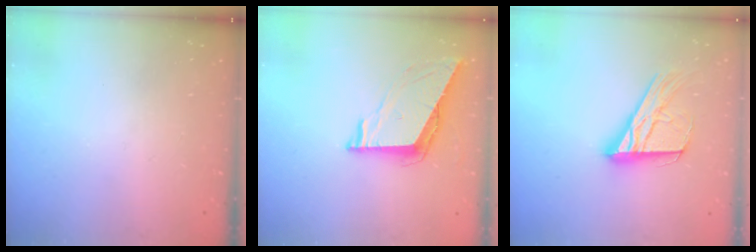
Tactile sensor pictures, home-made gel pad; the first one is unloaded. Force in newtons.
{"total": 7.5, "press": 7.5, "slide": 0.5}
{"total": 17.6, "press": 17.5, "slide": 1.7}